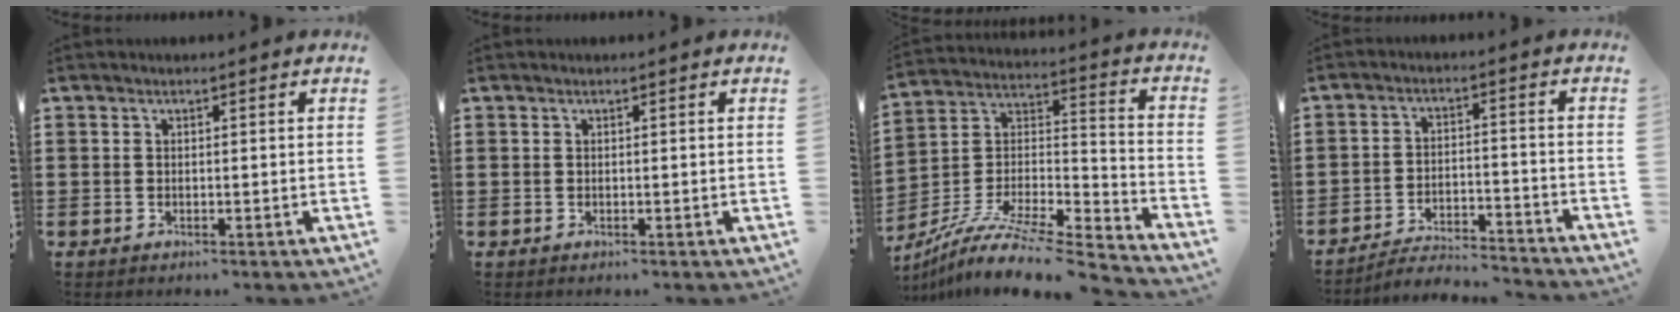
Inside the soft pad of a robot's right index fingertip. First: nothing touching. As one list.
[{"total": 0.0}, {"total": 9.2, "force": [-7.6, 1.5, 5.0], "torque": [-0.095, -0.002, -0.152]}, {"total": 4.4, "force": [-4.3, 0.0, 0.7], "torque": [-0.025, -0.001, -0.092]}]